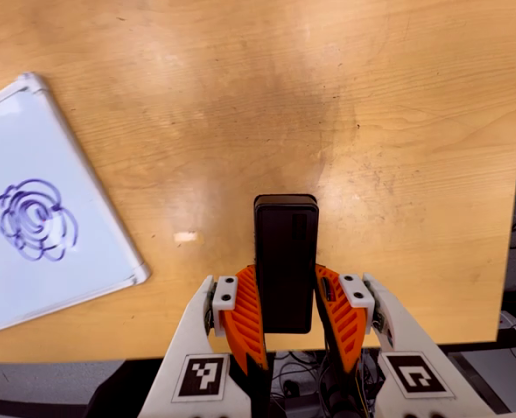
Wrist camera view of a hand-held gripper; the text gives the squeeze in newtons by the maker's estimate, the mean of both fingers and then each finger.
{"total": 5.0, "left": 3.5, "right": 6.6}